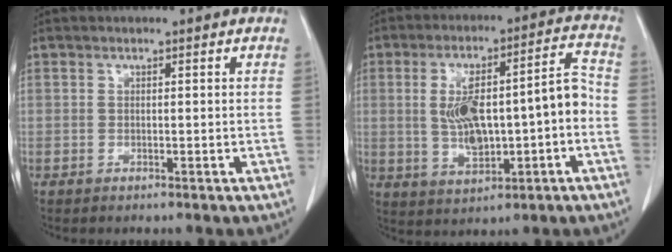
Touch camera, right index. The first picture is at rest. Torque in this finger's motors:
{"motor_torque": [0.58, -0.14, 0.38, 0.08]}